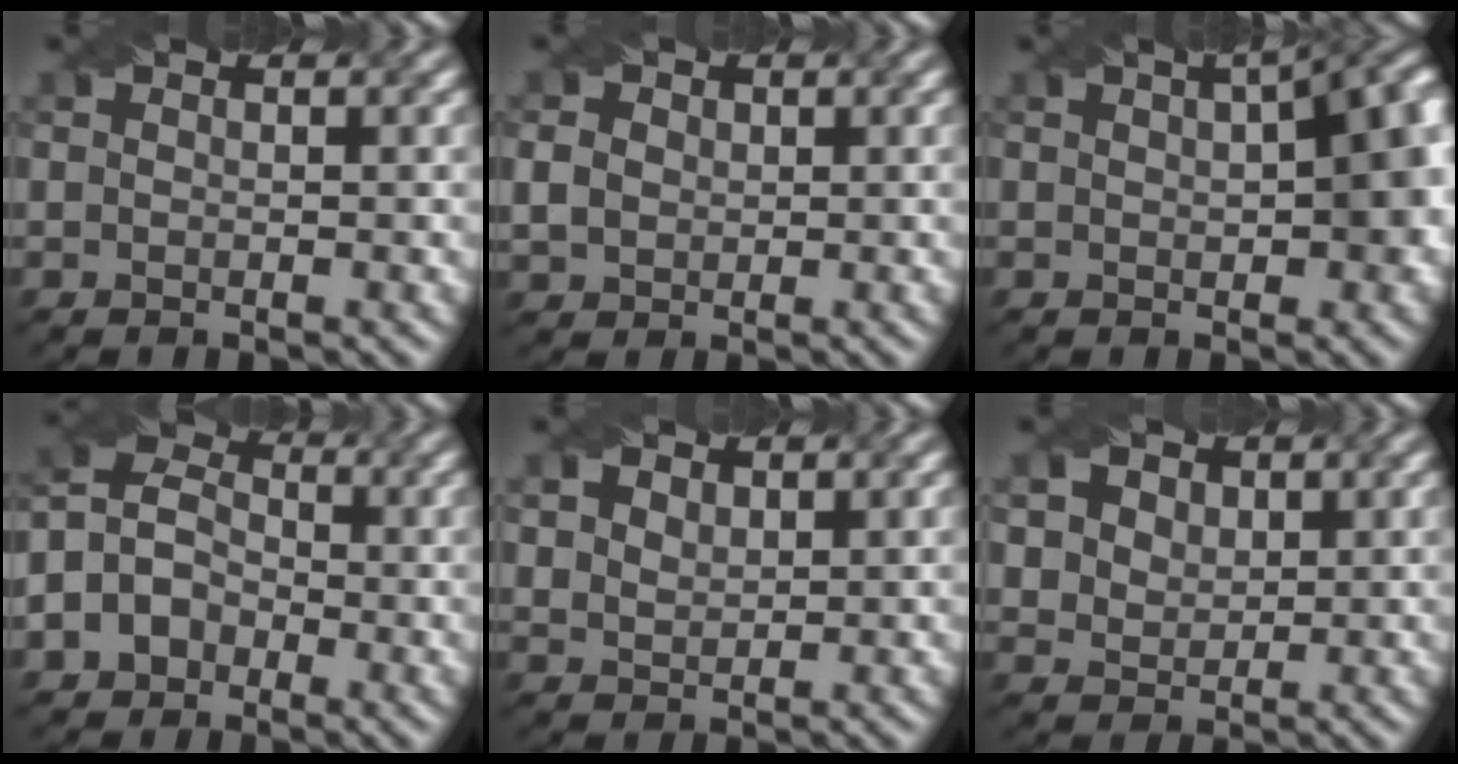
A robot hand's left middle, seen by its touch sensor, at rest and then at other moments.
{"total": 2.3, "force": [0.2, 2.0, 1.0], "torque": [-0.021, -0.001, 0.006]}
{"total": 8.1, "force": [1.1, 3.4, 7.3], "torque": [-0.076, 0.017, 0.015]}
{"total": 6.7, "force": [-2.0, 5.2, 3.6], "torque": [-0.055, 0.007, -0.045]}
{"total": 3.4, "force": [1.9, 2.3, 1.5], "torque": [-0.043, 0.010, 0.034]}
{"total": 7.2, "force": [3.9, 5.0, 3.3], "torque": [-0.078, 0.014, 0.061]}